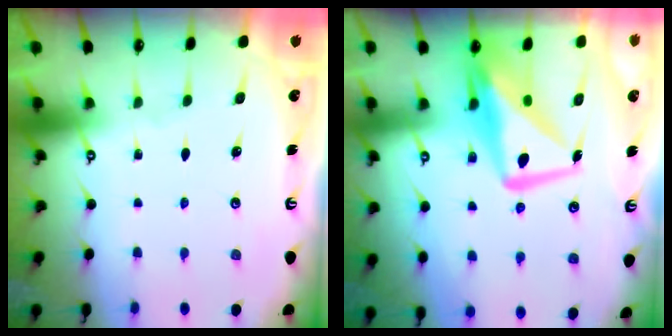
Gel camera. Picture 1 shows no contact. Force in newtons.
{"total": 12.9, "press": 12.8, "slide": 1.5}